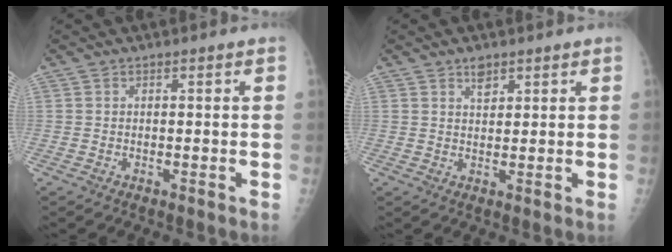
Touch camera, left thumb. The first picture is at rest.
{"total": 2.5, "force": [1.7, 1.3, 1.2], "torque": [-0.010, -0.011, 0.029]}